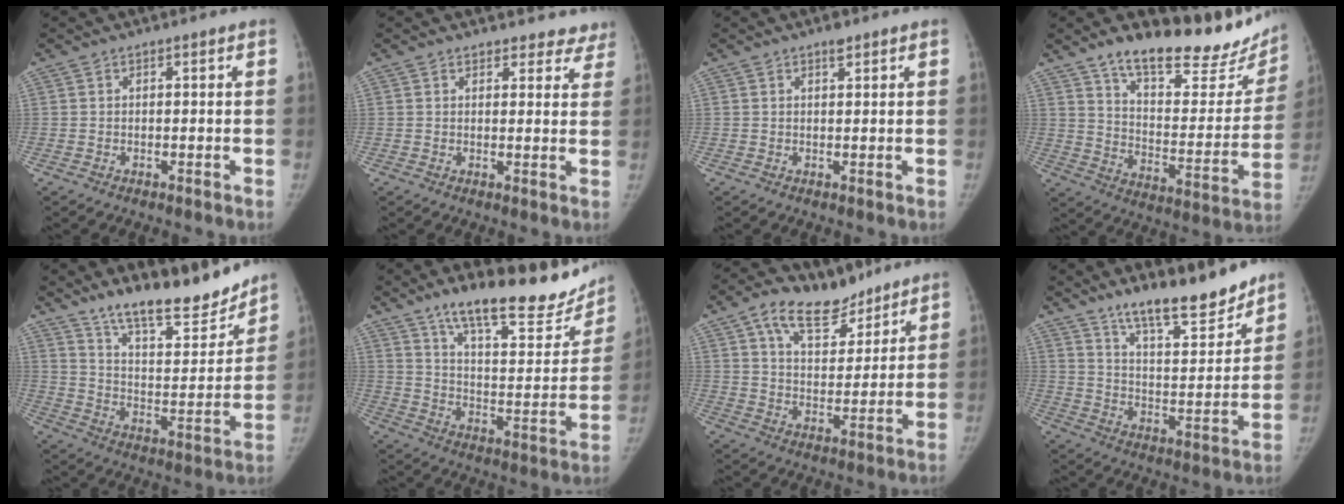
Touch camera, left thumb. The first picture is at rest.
{"total": 7.7, "force": [6.9, 3.4, 0.5], "torque": [0.056, -0.026, 0.058]}
{"total": 1.6, "force": [1.2, 0.6, 0.9], "torque": [-0.008, -0.006, 0.018]}
{"total": 25.6, "force": [20.1, 8.6, 13.3], "torque": [-0.149, -0.113, 0.289]}
{"total": 18.4, "force": [15.1, 4.9, 9.3], "torque": [-0.103, -0.107, 0.247]}
{"total": 24.0, "force": [18.2, 7.4, 13.8], "torque": [-0.159, -0.100, 0.273]}
{"total": 13.6, "force": [9.3, 7.4, 6.6], "torque": [-0.073, -0.043, 0.159]}
{"total": 15.5, "force": [12.5, 3.6, 8.3], "torque": [-0.097, -0.090, 0.210]}